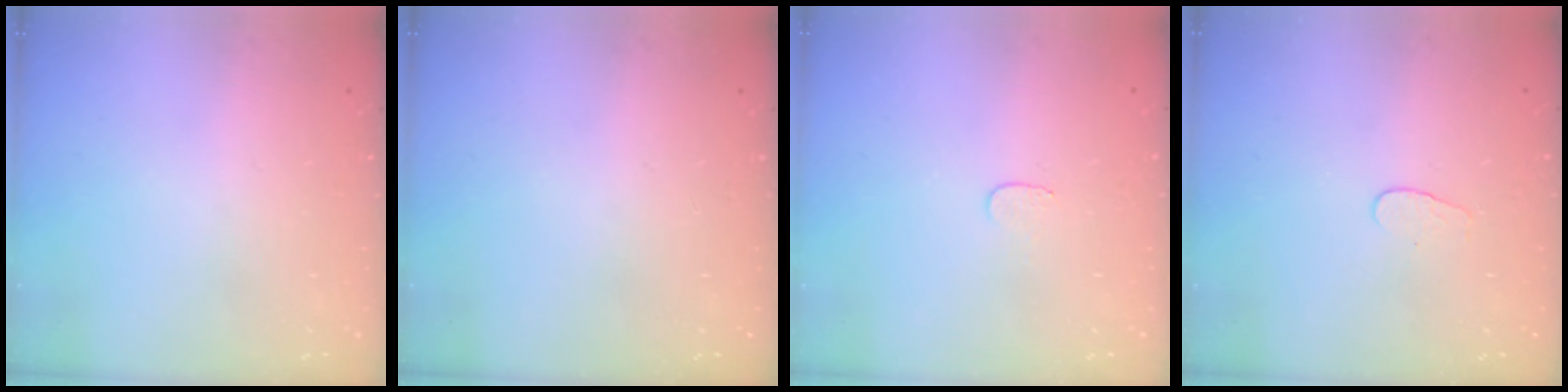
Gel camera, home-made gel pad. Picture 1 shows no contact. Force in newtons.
{"total": 0.0}
{"total": 3.4, "press": 3.4, "slide": 0.2}
{"total": 3.3, "press": 3.3, "slide": 0.3}